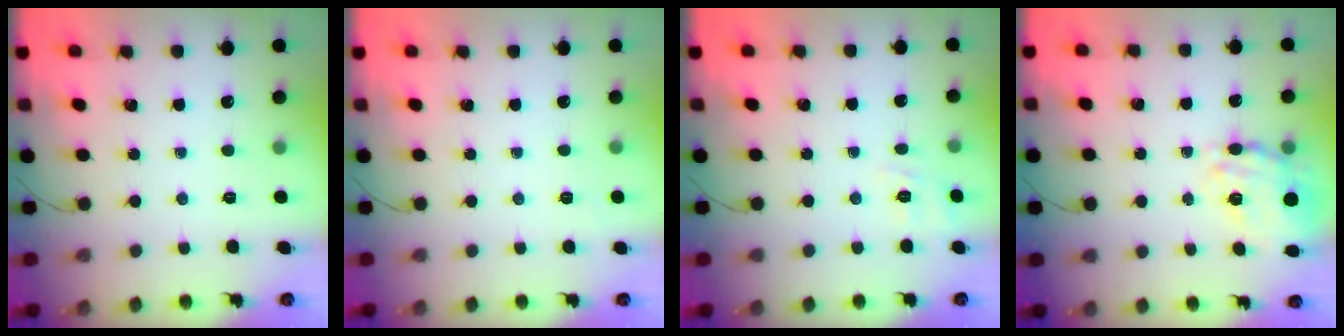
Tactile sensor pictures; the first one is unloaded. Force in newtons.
{"total": 2.0, "press": 1.6, "slide": 1.2}
{"total": 2.2, "press": 0.8, "slide": 2.0}
{"total": 10.8, "press": 10.1, "slide": 3.9}